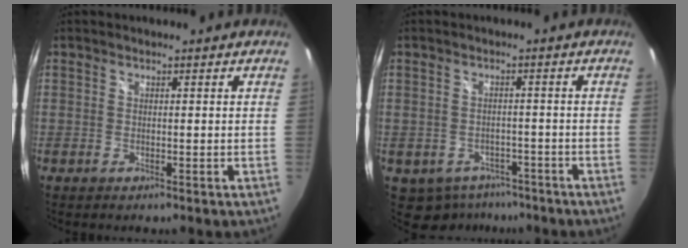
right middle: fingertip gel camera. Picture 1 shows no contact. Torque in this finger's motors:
{"motor_torque": [0.14, -0.46, 0.00, 0.01]}